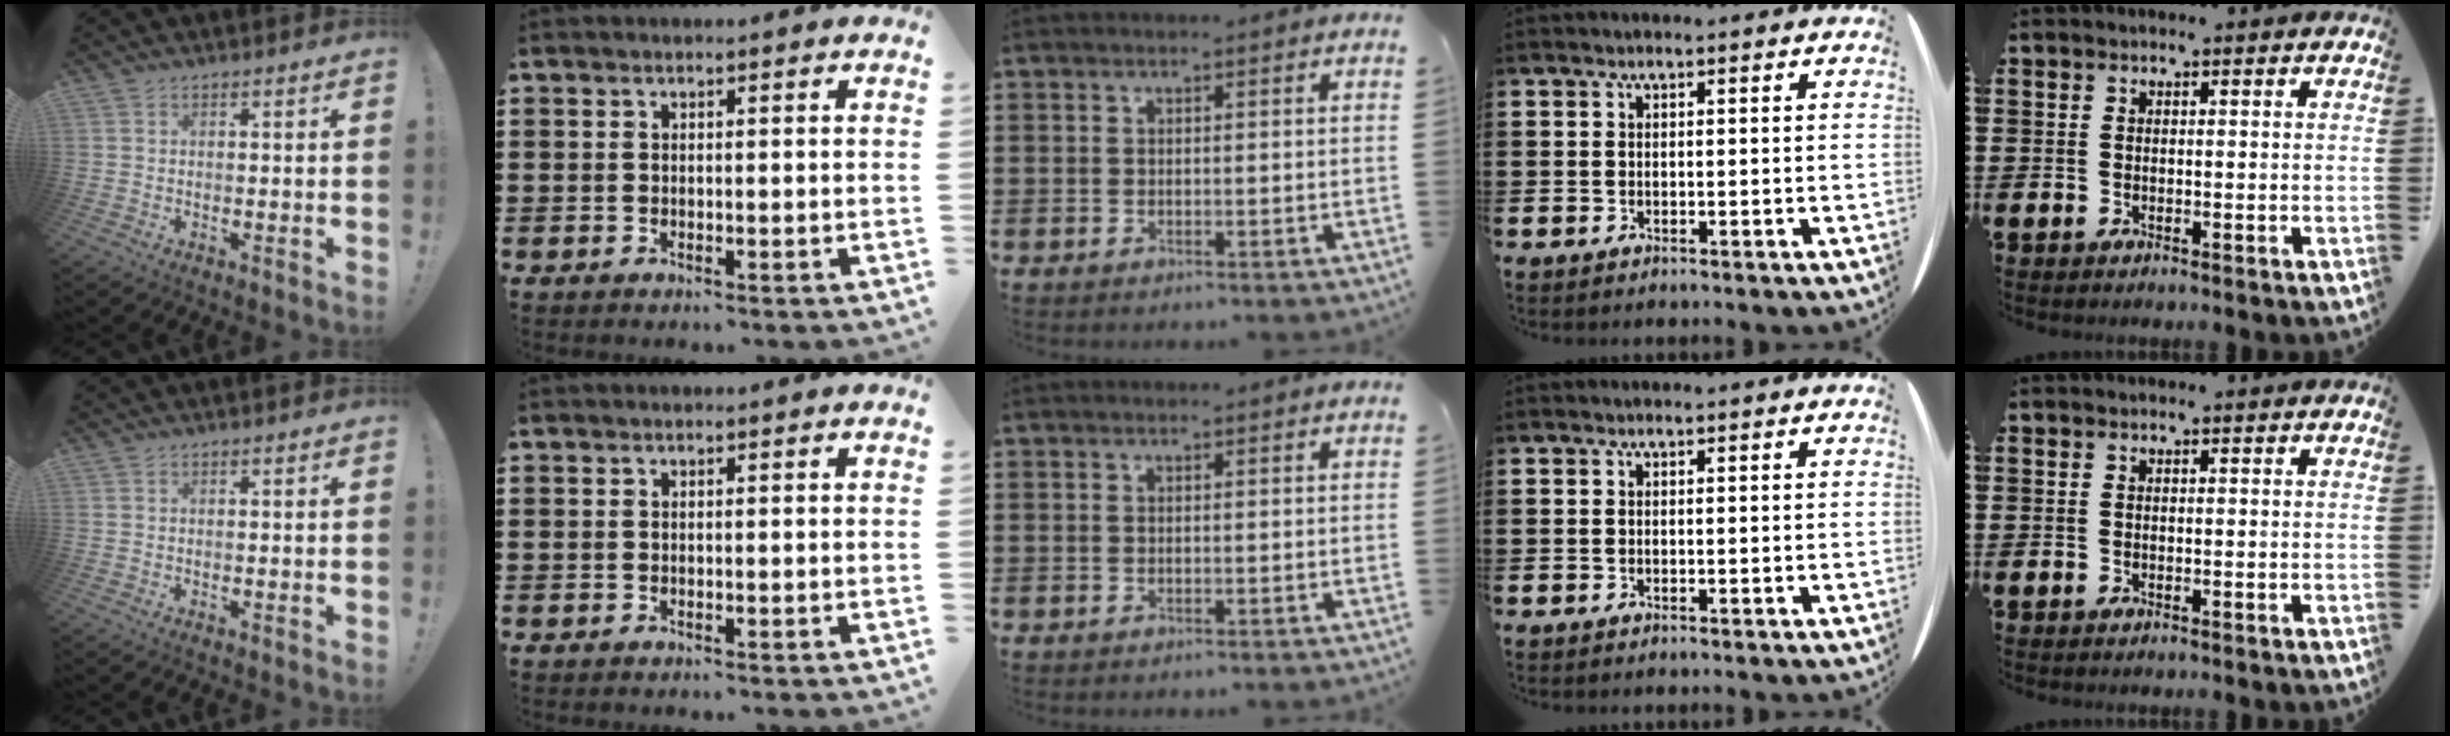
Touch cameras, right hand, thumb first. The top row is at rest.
{}